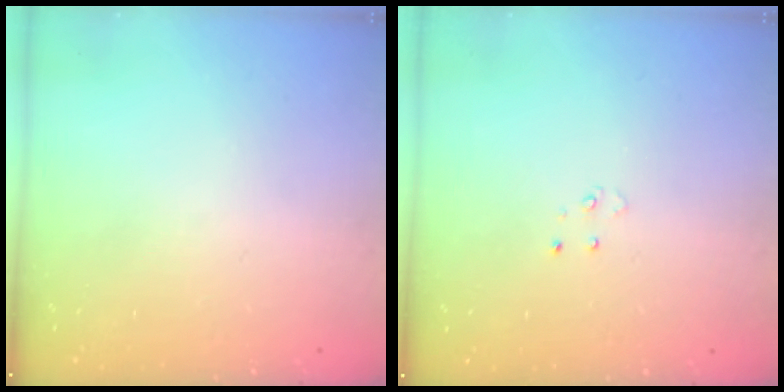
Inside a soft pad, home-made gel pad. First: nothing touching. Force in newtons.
{"total": 3.0, "press": 3.0, "slide": 0.4}